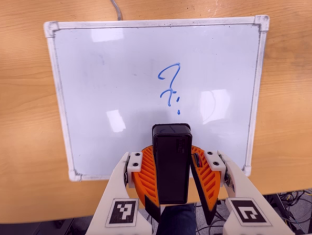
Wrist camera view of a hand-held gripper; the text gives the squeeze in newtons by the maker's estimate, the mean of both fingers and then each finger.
{"total": 8.5, "left": 8.1, "right": 9.0}